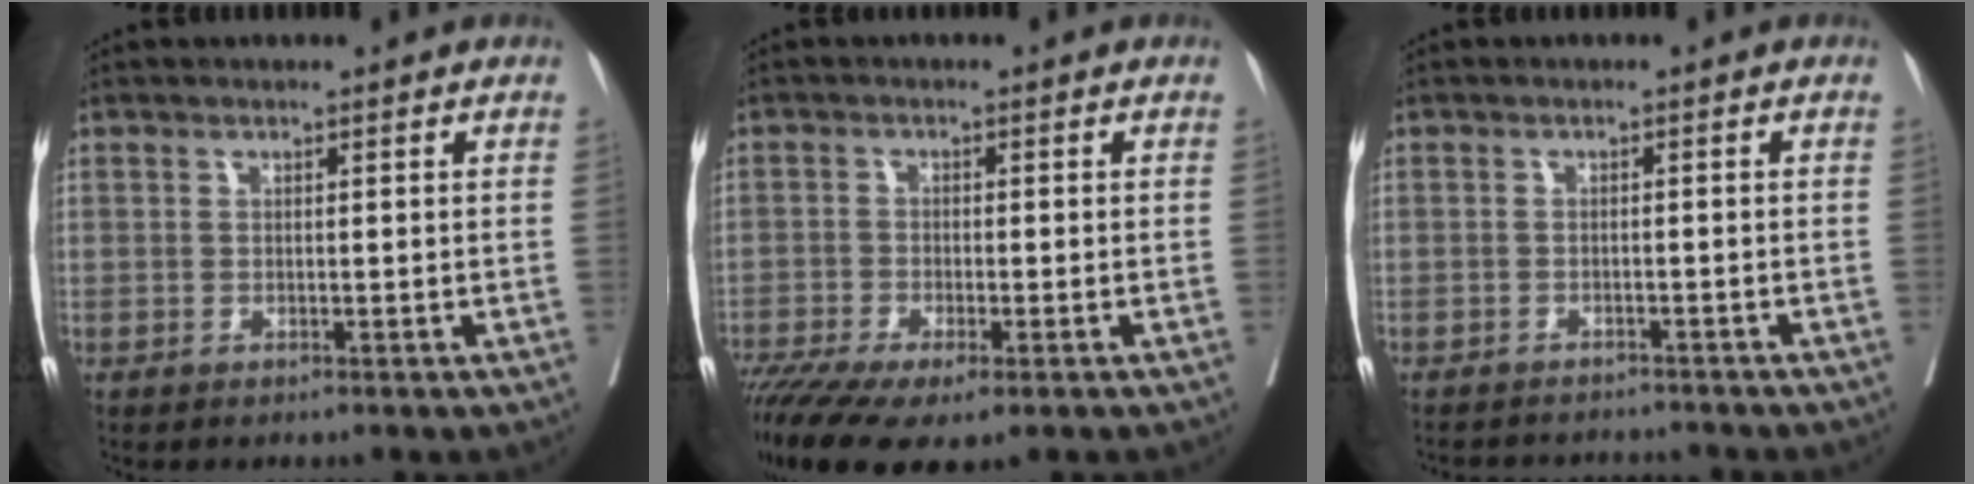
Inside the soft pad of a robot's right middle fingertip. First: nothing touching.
{"total": 11.7, "force": [-8.1, 3.0, 7.9], "torque": [-0.150, -0.021, -0.134]}
{"total": 6.9, "force": [-6.7, 1.3, 1.0], "torque": [-0.010, 0.001, -0.085]}